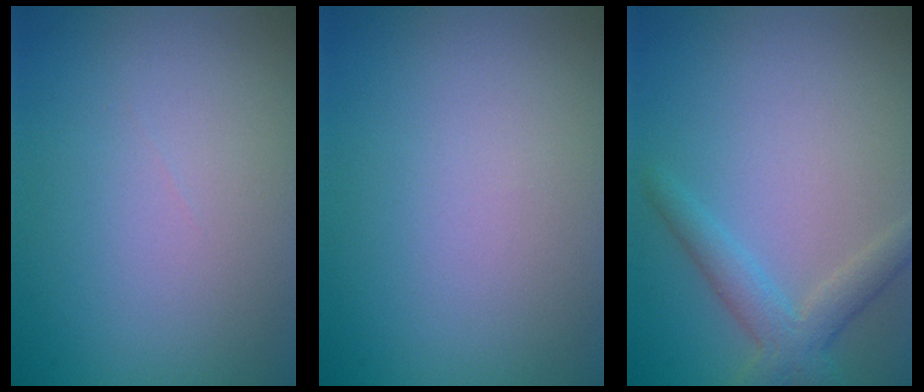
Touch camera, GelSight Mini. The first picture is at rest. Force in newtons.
{"total": 0.0}
{"total": 3.1, "press": 3.1, "slide": 0.1}